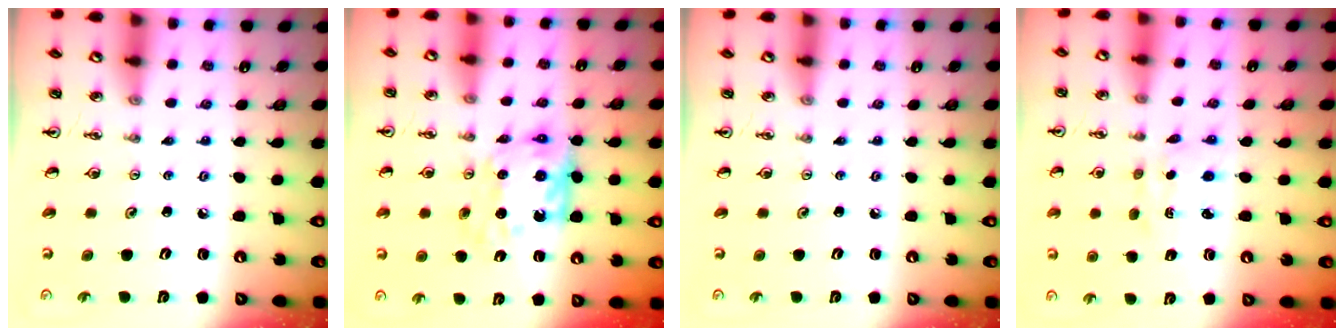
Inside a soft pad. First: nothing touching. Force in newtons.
{"total": 11.6, "press": 11.6, "slide": 0.5}
{"total": 0.0}
{"total": 2.3, "press": 2.3, "slide": 0.5}